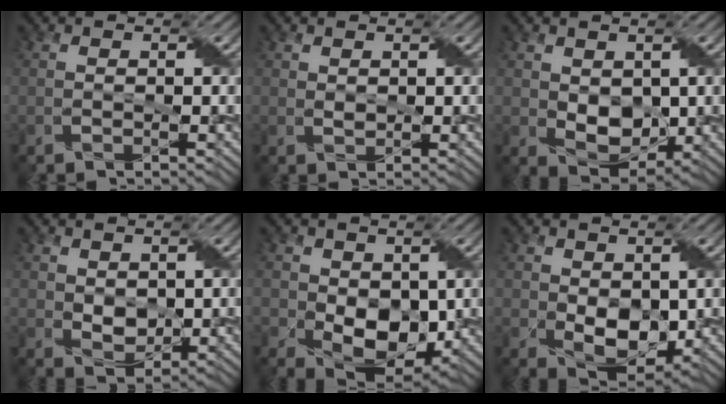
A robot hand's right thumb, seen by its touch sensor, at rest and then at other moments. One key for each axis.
{"total": 0.9, "fx": 0.6, "fy": 0.6, "fz": 0.4, "tx": -0.012, "ty": -0.001, "tz": 0.013}
{"total": 5.2, "fx": 0.5, "fy": 3.7, "fz": 3.5, "tx": -0.073, "ty": -0.013, "tz": 0.013}
{"total": 3.0, "fx": 0.8, "fy": 2.2, "fz": 1.8, "tx": -0.038, "ty": -0.006, "tz": 0.018}
{"total": 7.4, "fx": -0.3, "fy": 5.6, "fz": 4.9, "tx": -0.087, "ty": -0.022, "tz": -0.001}
{"total": 5.6, "fx": 0.1, "fy": 3.9, "fz": 4.0, "tx": -0.079, "ty": -0.017, "tz": 0.006}